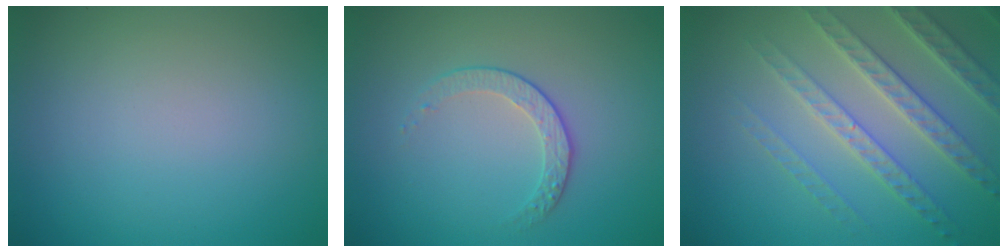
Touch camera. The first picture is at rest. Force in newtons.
{"total": 1.8, "press": 1.3, "slide": 1.3}
{"total": 5.1, "press": 4.4, "slide": 2.5}